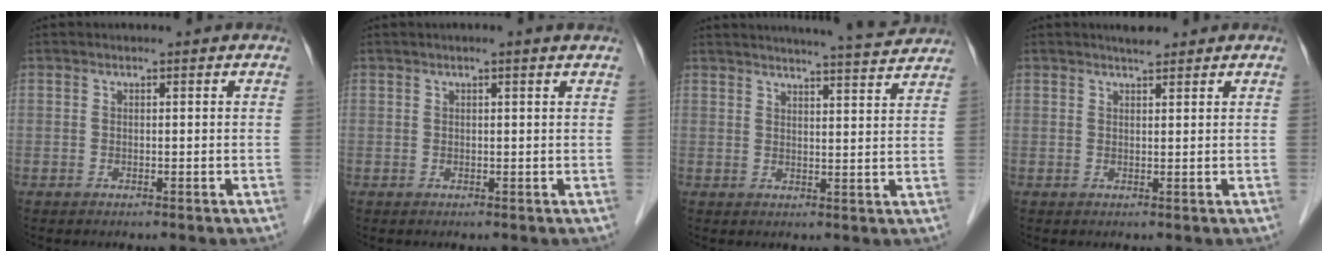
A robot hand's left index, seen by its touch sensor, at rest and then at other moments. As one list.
[{"total": 1.7, "force": [1.1, -0.2, 1.3], "torque": [-0.018, 0.010, 0.017]}, {"total": 12.0, "force": [11.3, 0.1, 4.0], "torque": [-0.059, -0.007, 0.132]}, {"total": 2.2, "force": [1.9, 0.5, 0.8], "torque": [-0.018, 0.004, 0.032]}]